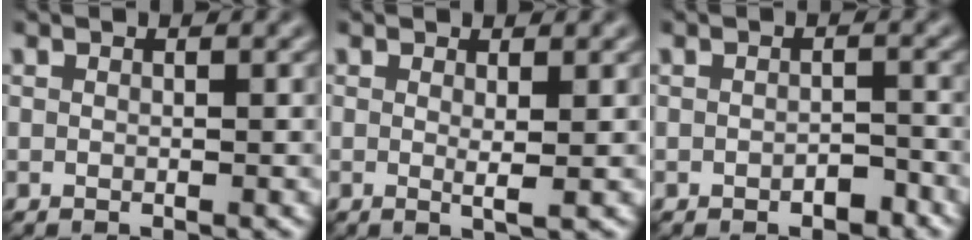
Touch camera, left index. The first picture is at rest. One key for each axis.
{"total": 1.4, "fx": 0.3, "fy": 0.1, "fz": 1.4, "tx": -0.023, "ty": -0.005, "tz": 0.002}
{"total": 1.4, "fx": -0.8, "fy": 0.7, "fz": 0.9, "tx": -0.015, "ty": 0.001, "tz": -0.014}